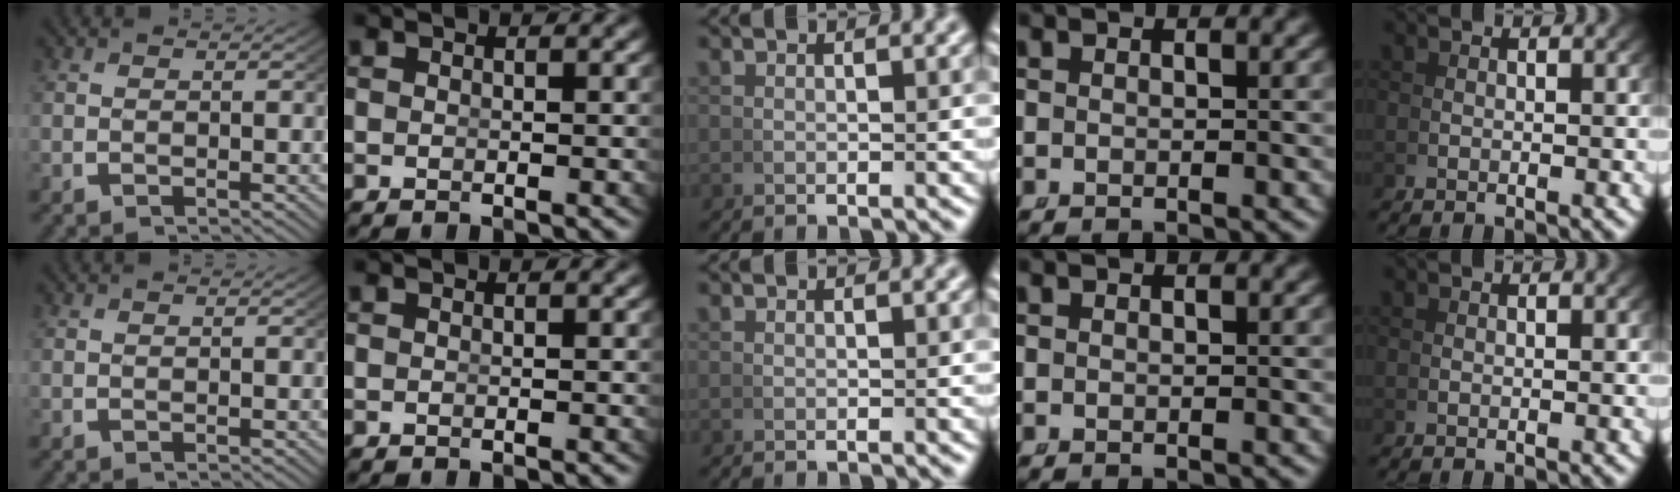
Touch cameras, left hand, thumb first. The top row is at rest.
{}